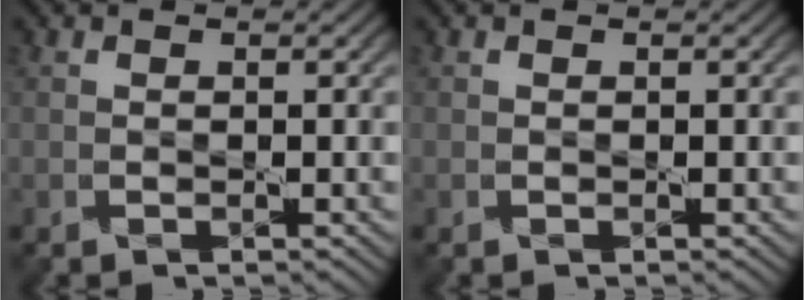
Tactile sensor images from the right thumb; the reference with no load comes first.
{"total": 0.0}